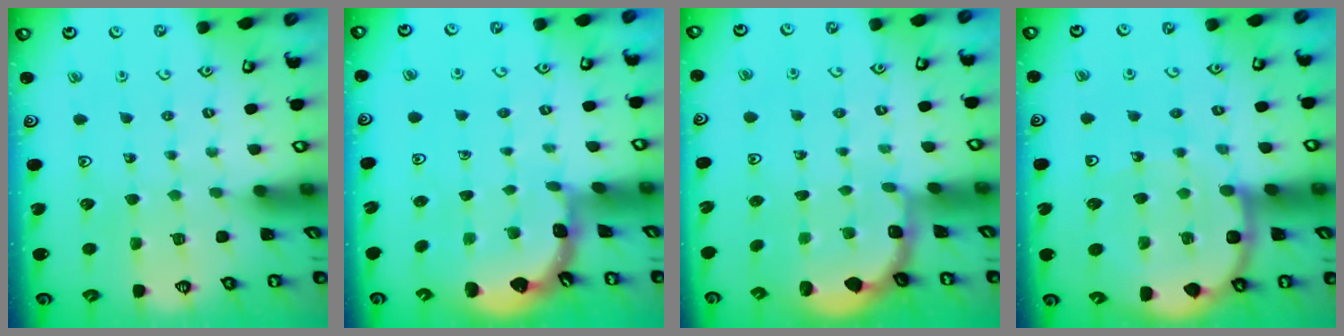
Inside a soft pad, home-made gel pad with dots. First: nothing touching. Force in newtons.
{"total": 1.3, "press": 1.3, "slide": 0.1}
{"total": 1.9, "press": 1.8, "slide": 0.7}
{"total": 10.7, "press": 10.7, "slide": 1.3}